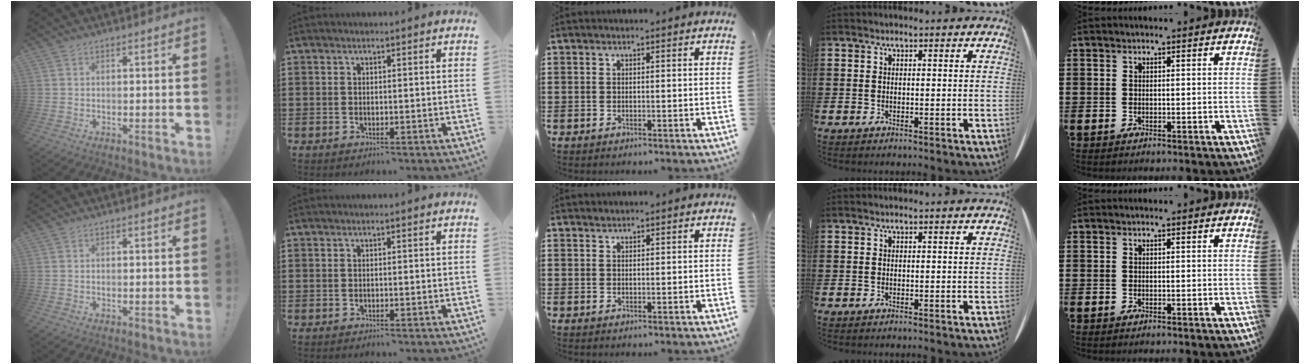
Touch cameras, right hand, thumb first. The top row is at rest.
{"middle": {"total": 0.6, "force": [0.6, 0.0, -0.1], "torque": [0.000, -0.002, 0.012]}}